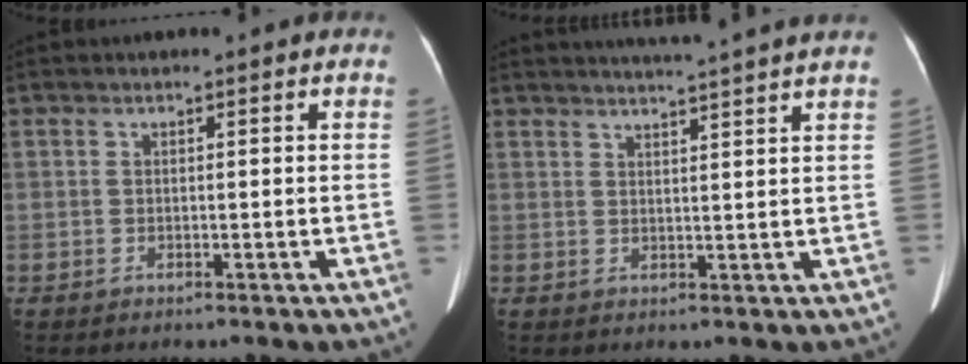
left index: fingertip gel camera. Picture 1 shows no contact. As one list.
[{"total": 10.5, "force": [9.6, -1.5, 3.9], "torque": [-0.057, 0.001, 0.113]}]